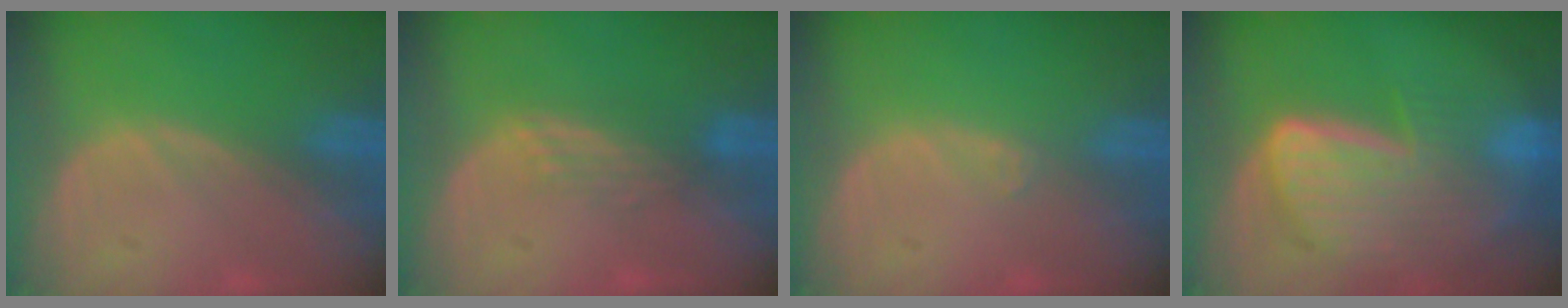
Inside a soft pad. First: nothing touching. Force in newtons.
{"total": 3.0, "press": 2.5, "slide": 1.7}
{"total": 0.6, "press": 0.5, "slide": 0.4}
{"total": 9.3, "press": 8.0, "slide": 4.6}